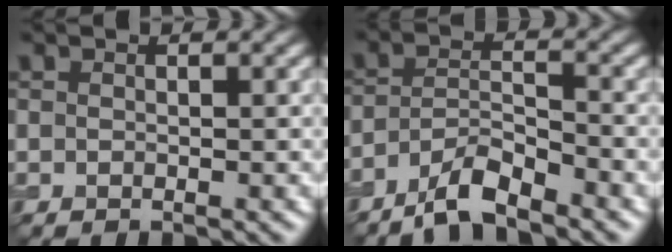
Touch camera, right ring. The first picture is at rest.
{"total": 4.4, "force": [-3.6, 0.9, 2.4], "torque": [-0.044, 0.004, -0.074]}